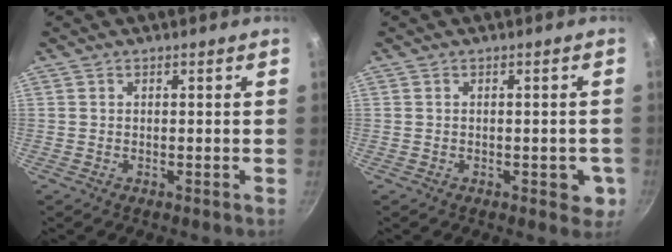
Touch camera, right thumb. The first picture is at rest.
{"total": 4.0, "force": [-1.1, 2.2, 3.2], "torque": [-0.019, 0.003, -0.014]}